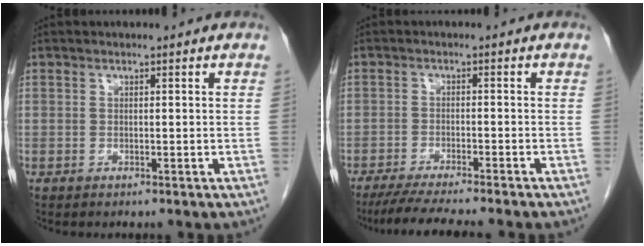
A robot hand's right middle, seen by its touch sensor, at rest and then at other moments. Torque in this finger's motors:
{"motor_torque": [1.12, -1.01, 0.12, 0.08]}